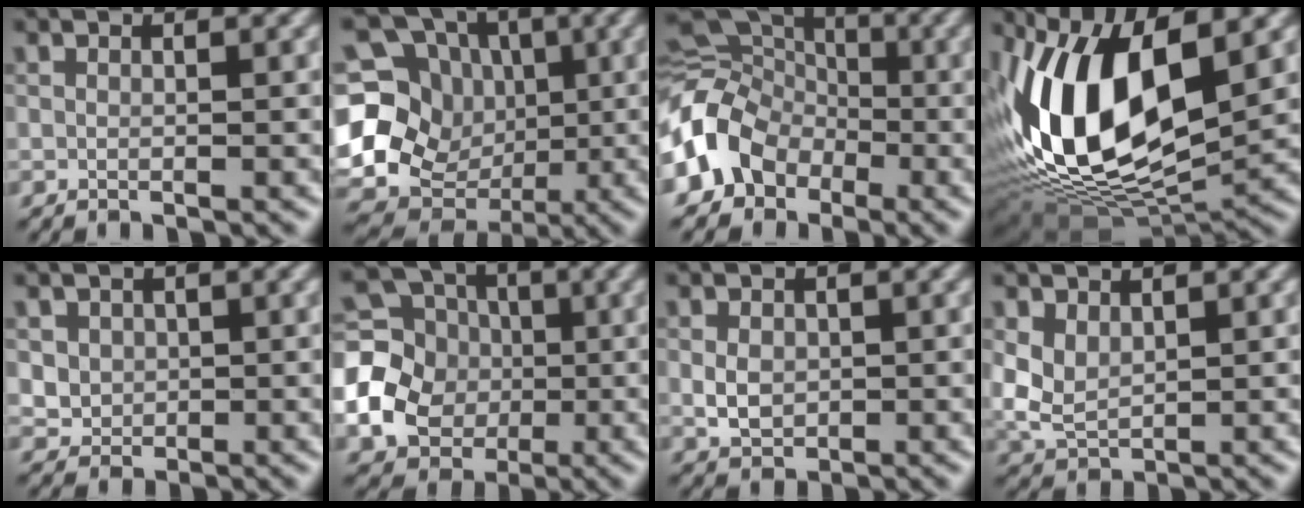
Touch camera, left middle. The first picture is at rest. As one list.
[{"total": 17.9, "force": [-0.4, 16.0, 7.9], "torque": [-0.194, 0.021, -0.016]}, {"total": 8.4, "force": [-2.6, 6.8, 4.2], "torque": [-0.069, -0.004, -0.064]}, {"total": 14.0, "force": [2.3, 6.9, 11.9], "torque": [-0.241, -0.004, 0.036]}, {"total": 2.7, "force": [0.8, 2.4, 1.0], "torque": [-0.023, -0.002, 0.028]}, {"total": 9.2, "force": [-1.2, 8.0, 4.4], "torque": [-0.096, -0.012, -0.040]}, {"total": 2.4, "force": [0.0, 1.9, 1.4], "torque": [-0.029, -0.002, 0.000]}, {"total": 3.4, "force": [0.9, 2.4, 2.3], "torque": [-0.063, -0.001, 0.021]}]